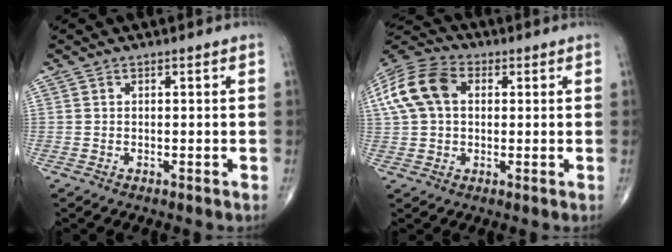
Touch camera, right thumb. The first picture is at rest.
{"total": 13.5, "force": [2.8, 9.3, 9.3], "torque": [-0.191, 0.028, 0.045]}